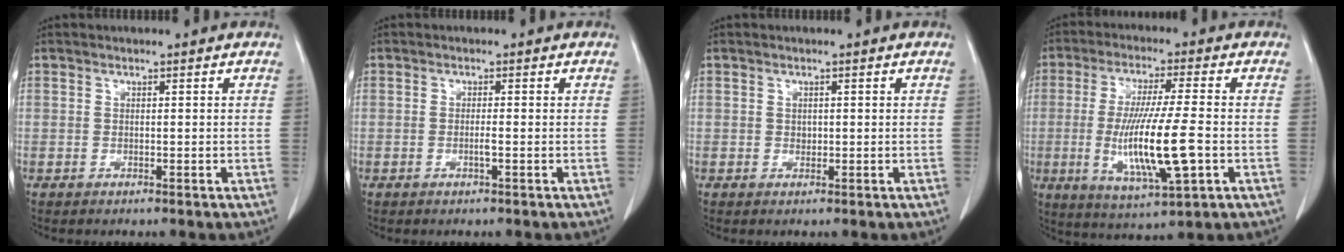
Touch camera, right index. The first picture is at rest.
{"total": 1.3, "force": [-0.4, -0.1, 1.2], "torque": [-0.024, -0.001, -0.007]}
{"total": 0.8, "force": [0.1, 0.7, 0.4], "torque": [-0.006, 0.001, 0.002]}
{"total": 13.4, "force": [-2.5, 1.1, 13.1], "torque": [-0.255, -0.020, -0.041]}